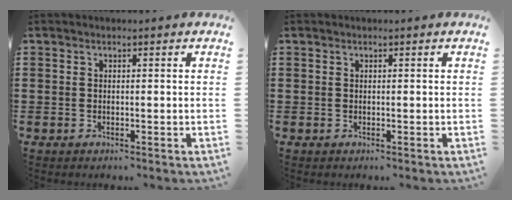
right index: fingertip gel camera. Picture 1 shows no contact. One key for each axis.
{"total": 0.0}